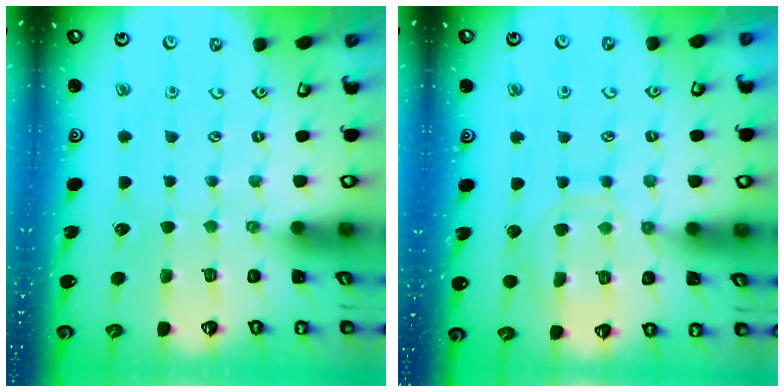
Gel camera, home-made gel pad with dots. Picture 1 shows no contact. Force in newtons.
{"total": 10.3, "press": 10.2, "slide": 0.7}